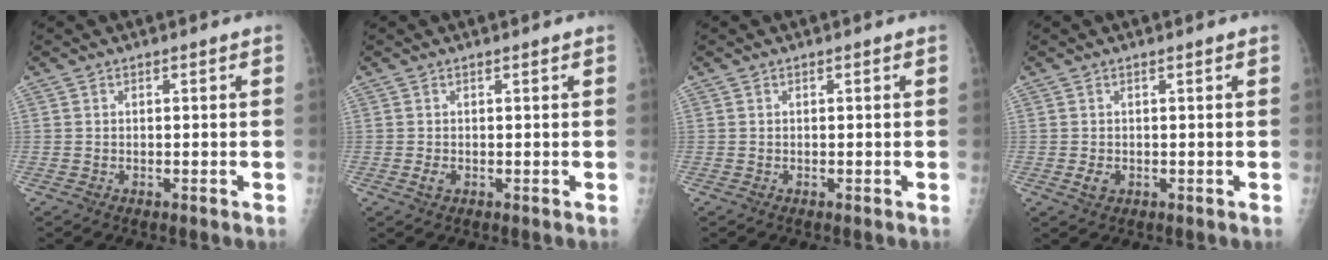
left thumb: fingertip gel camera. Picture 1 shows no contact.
{"total": 1.5, "force": [0.2, 0.8, 1.2], "torque": [-0.022, 0.003, 0.007]}
{"total": 0.0}
{"total": 1.9, "force": [0.1, 1.2, 1.4], "torque": [-0.022, -0.002, 0.008]}